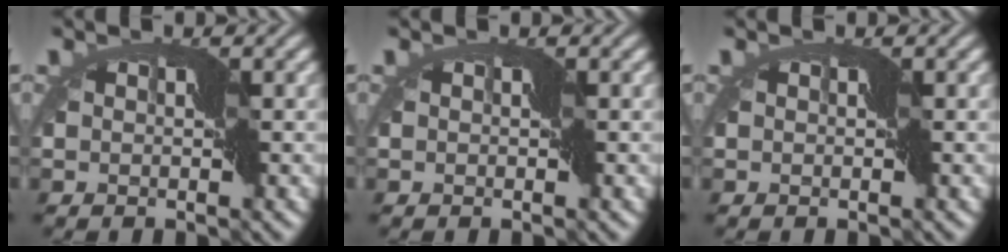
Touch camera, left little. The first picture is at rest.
{"total": 0.0}
{"total": 0.0}